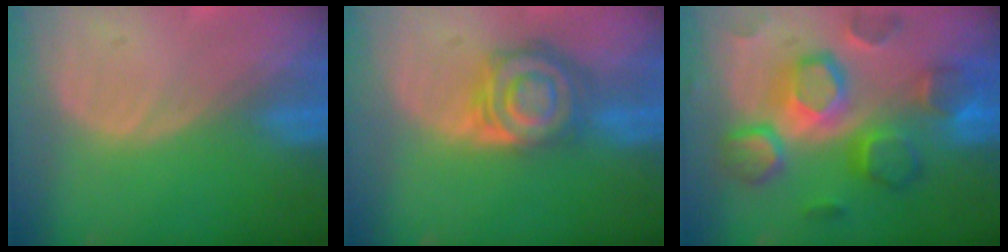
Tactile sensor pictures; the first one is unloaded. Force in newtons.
{"total": 8.0, "press": 7.1, "slide": 3.7}
{"total": 11.5, "press": 11.4, "slide": 1.0}